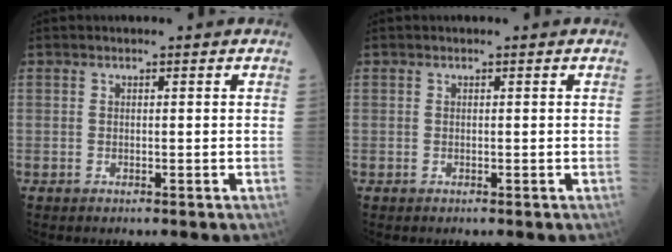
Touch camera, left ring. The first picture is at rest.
{"total": 0.0}